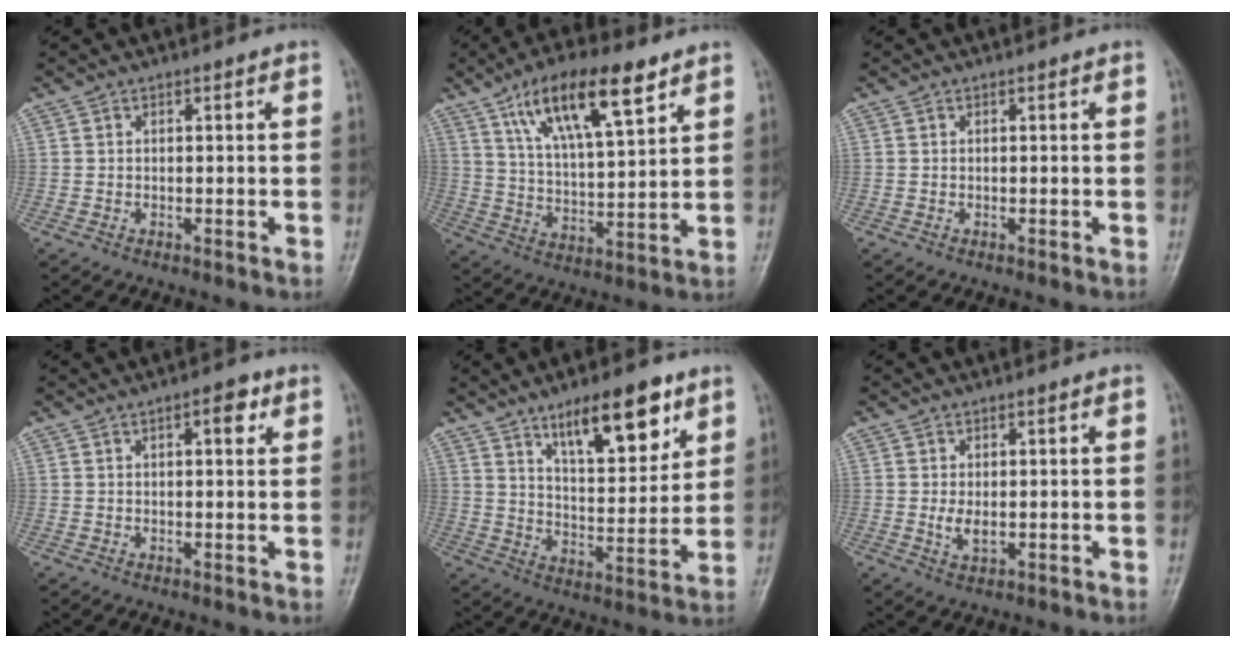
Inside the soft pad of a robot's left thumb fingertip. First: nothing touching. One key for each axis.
{"total": 16.1, "fx": 9.0, "fy": 5.2, "fz": 12.3, "tx": -0.193, "ty": -0.029, "tz": 0.162}
{"total": 0.0}
{"total": 3.6, "fx": 1.5, "fy": 1.4, "fz": 2.9, "tx": -0.032, "ty": -0.001, "tz": 0.018}
{"total": 13.4, "fx": 7.6, "fy": 4.9, "fz": 9.8, "tx": -0.122, "ty": -0.041, "tz": 0.123}
{"total": 2.9, "fx": -0.1, "fy": 1.5, "fz": 2.5, "tx": -0.047, "ty": -0.006, "tz": 0.003}